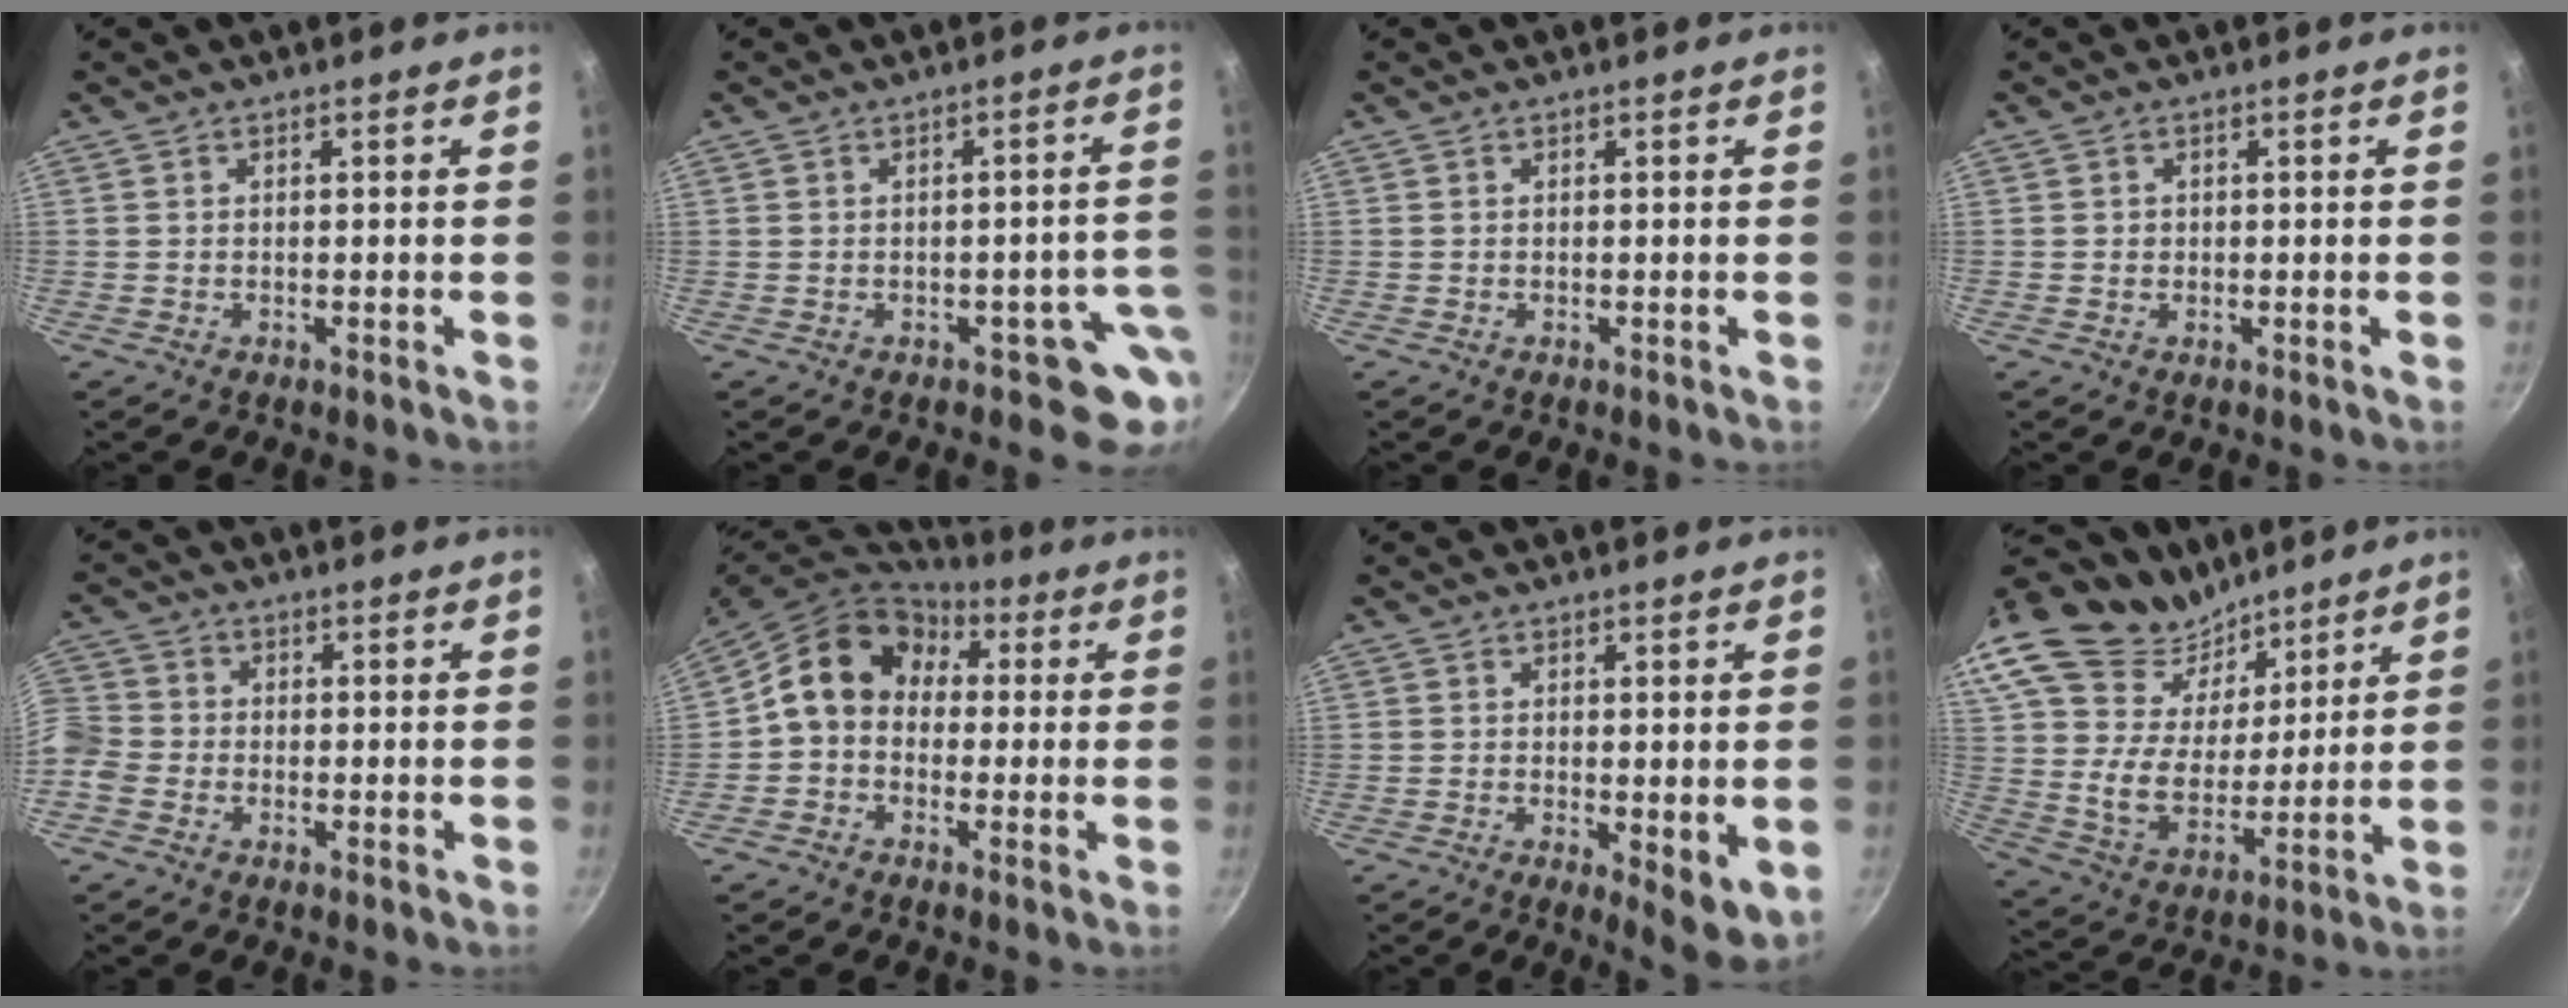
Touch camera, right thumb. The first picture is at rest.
{"total": 6.3, "force": [-2.4, 4.4, 3.9], "torque": [0.023, 0.030, -0.022]}
{"total": 0.0}
{"total": 1.0, "force": [0.0, 1.0, 0.3], "torque": [-0.001, 0.002, -0.001]}
{"total": 8.6, "force": [-2.8, 7.2, 3.7], "torque": [-0.085, 0.028, -0.076]}
{"total": 13.6, "force": [1.5, 11.0, 7.9], "torque": [-0.112, 0.039, -0.001]}
{"total": 6.4, "force": [-0.5, 2.3, 5.9], "torque": [-0.069, -0.015, -0.002]}
{"total": 28.2, "force": [20.2, 15.2, 12.5], "torque": [-0.224, -0.076, 0.366]}